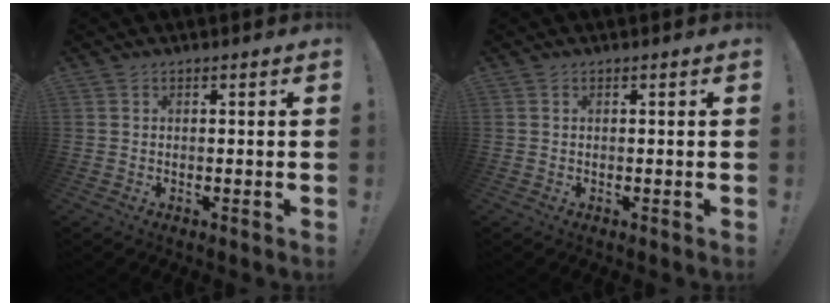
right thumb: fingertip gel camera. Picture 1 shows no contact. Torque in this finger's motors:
{"motor_torque": [-0.21, 0.05, 0.10, 0.01, 0.00]}